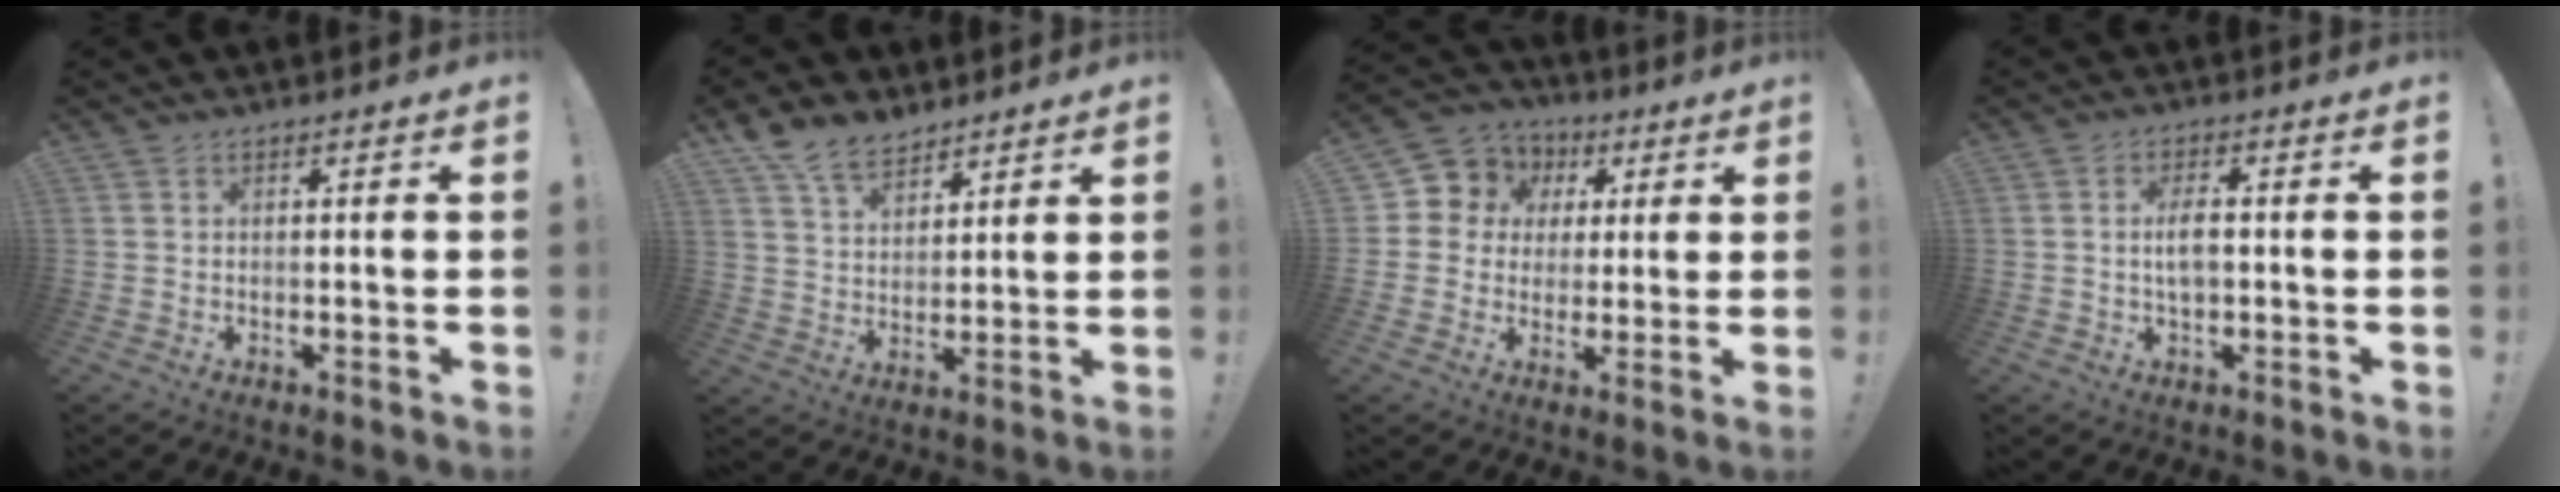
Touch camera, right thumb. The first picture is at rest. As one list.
[{"total": 9.9, "force": [7.6, 5.2, 3.6], "torque": [-0.071, -0.040, 0.150]}, {"total": 8.2, "force": [1.9, 7.8, 2.1], "torque": [-0.032, -0.013, 0.042]}, {"total": 4.5, "force": [-0.2, 2.1, 4.0], "torque": [-0.072, 0.004, -0.008]}]